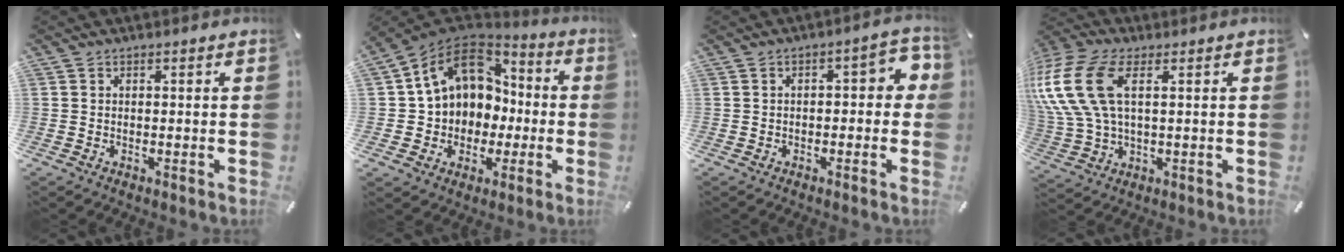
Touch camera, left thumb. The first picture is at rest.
{"total": 12.1, "force": [3.0, 10.9, 4.2], "torque": [-0.093, -0.008, 0.068]}
{"total": 6.1, "force": [-0.3, 3.1, 5.2], "torque": [-0.073, 0.012, -0.013]}
{"total": 16.7, "force": [4.5, 9.6, 12.8], "torque": [-0.298, -0.006, 0.082]}